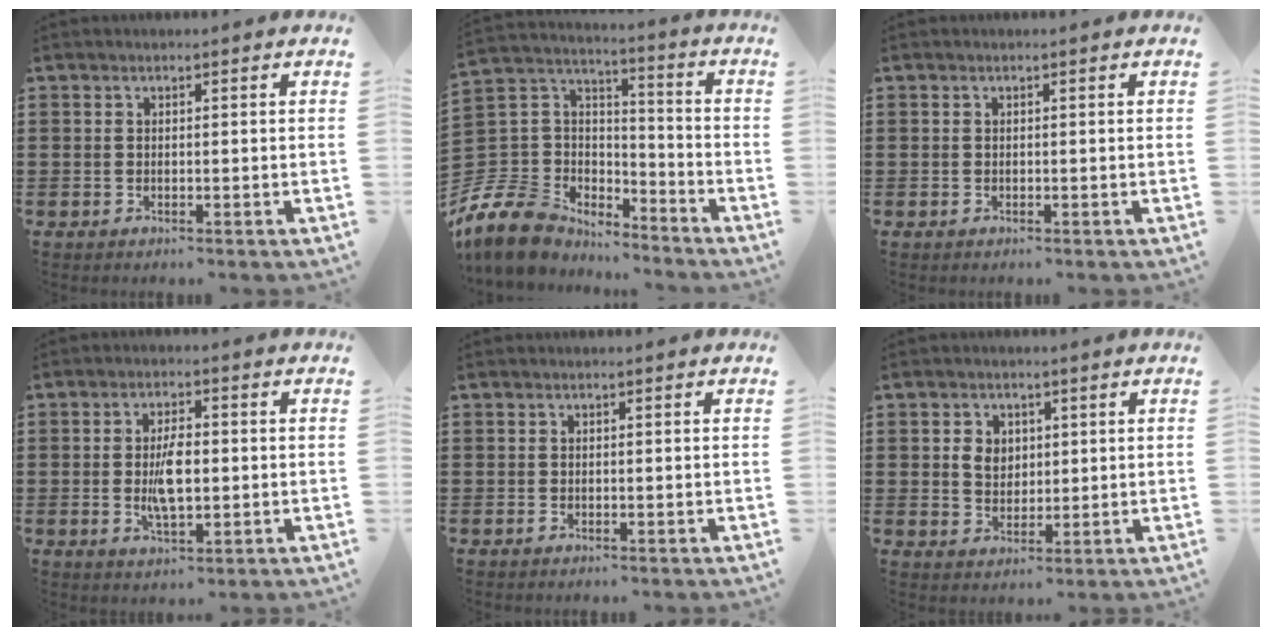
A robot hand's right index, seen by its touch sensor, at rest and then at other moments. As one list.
[{"total": 10.9, "force": [-8.1, 6.7, 2.8], "torque": [-0.107, 0.009, -0.160]}, {"total": 0.0}, {"total": 6.1, "force": [-0.2, 2.5, 5.5], "torque": [-0.114, 0.000, -0.008]}, {"total": 0.5, "force": [-0.3, 0.2, 0.4], "torque": [-0.008, -0.002, -0.005]}, {"total": 3.7, "force": [0.8, 3.0, 1.9], "torque": [-0.040, 0.009, 0.010]}]